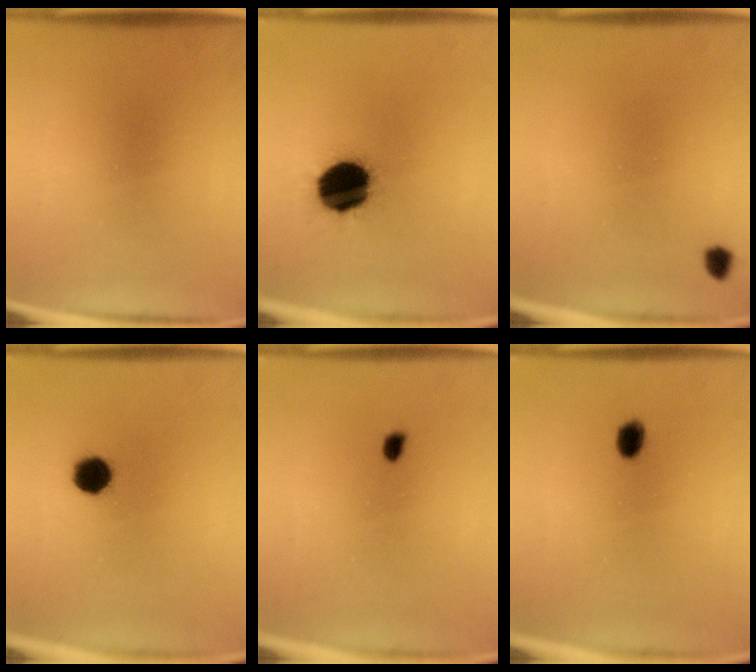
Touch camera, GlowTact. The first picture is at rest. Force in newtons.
{"total": 16.7}
{"total": 1.4}
{"total": 5.2}
{"total": 0.8}
{"total": 2.4}